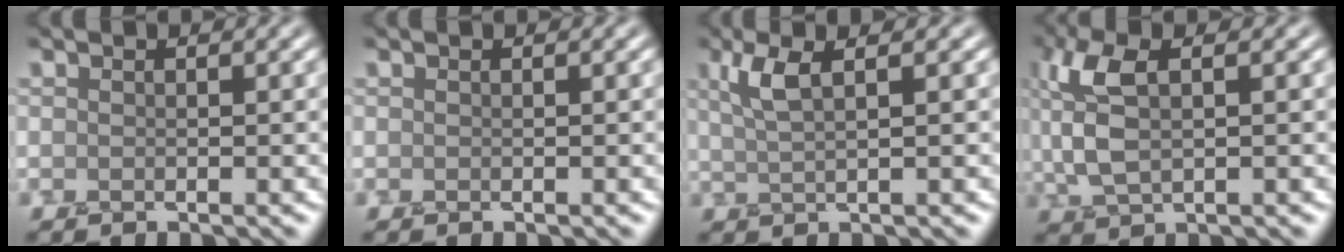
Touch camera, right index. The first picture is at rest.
{"total": 0.0}
{"total": 3.3, "force": [1.4, 1.0, 2.8], "torque": [-0.046, 0.004, 0.024]}
{"total": 6.0, "force": [1.5, 2.8, 5.0], "torque": [-0.118, 0.008, 0.025]}